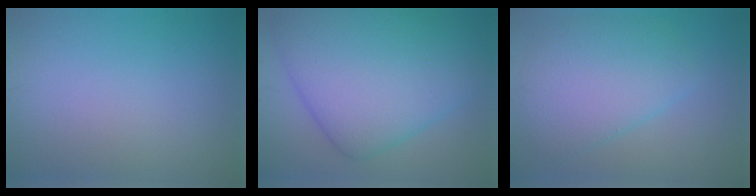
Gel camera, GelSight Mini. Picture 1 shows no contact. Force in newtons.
{"total": 11.4, "press": 11.4, "slide": 0.1}
{"total": 5.3, "press": 5.3, "slide": 0.0}